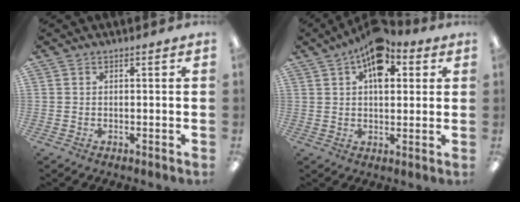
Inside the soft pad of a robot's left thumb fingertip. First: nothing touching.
{"total": 10.6, "force": [5.2, 5.7, 7.2], "torque": [-0.093, -0.019, 0.088]}